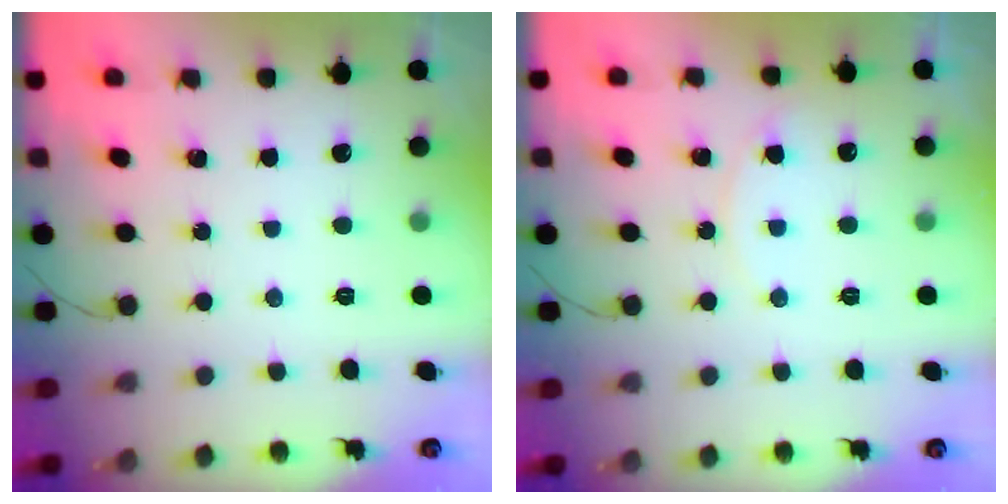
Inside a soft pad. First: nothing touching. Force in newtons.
{"total": 5.7, "press": 5.6, "slide": 0.6}